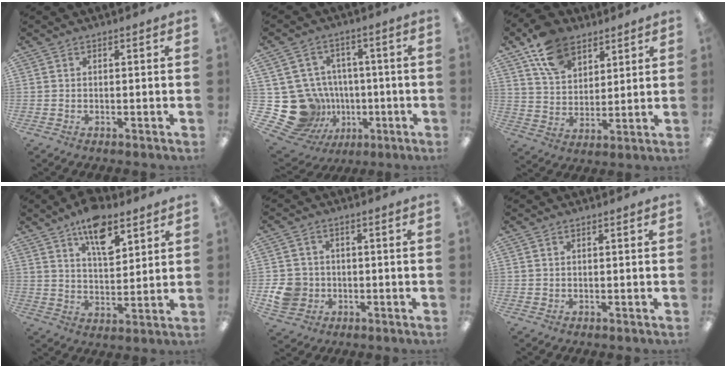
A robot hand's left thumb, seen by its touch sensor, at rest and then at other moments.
{"total": 17.8, "force": [-2.9, 16.4, 6.3], "torque": [-0.136, 0.006, -0.010]}
{"total": 13.3, "force": [8.3, 8.5, 5.9], "torque": [-0.113, -0.027, 0.160]}
{"total": 11.7, "force": [7.4, 5.4, 7.2], "torque": [-0.110, -0.031, 0.128]}
{"total": 7.5, "force": [-1.3, 6.8, 2.8], "torque": [-0.073, 0.016, -0.022]}
{"total": 0.7, "force": [0.4, 0.5, 0.2], "torque": [-0.004, 0.003, 0.007]}